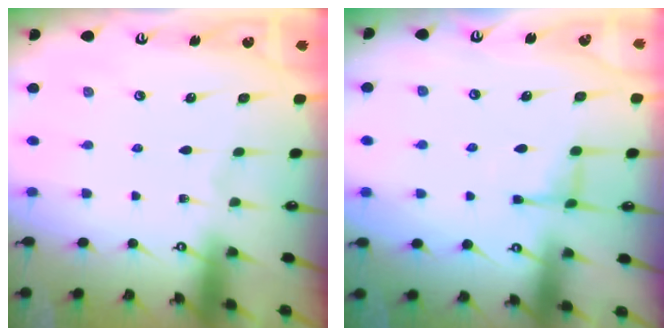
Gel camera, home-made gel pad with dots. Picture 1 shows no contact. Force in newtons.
{"total": 5.1, "press": 5.0, "slide": 0.7}